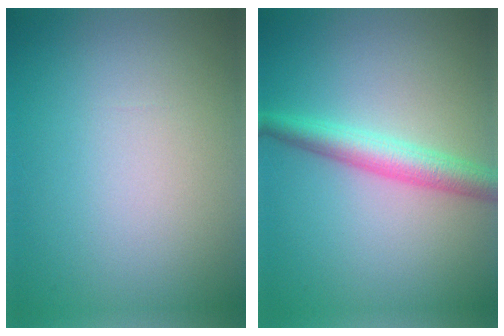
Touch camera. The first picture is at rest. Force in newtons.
{"total": 3.6, "press": 3.6, "slide": 0.1}